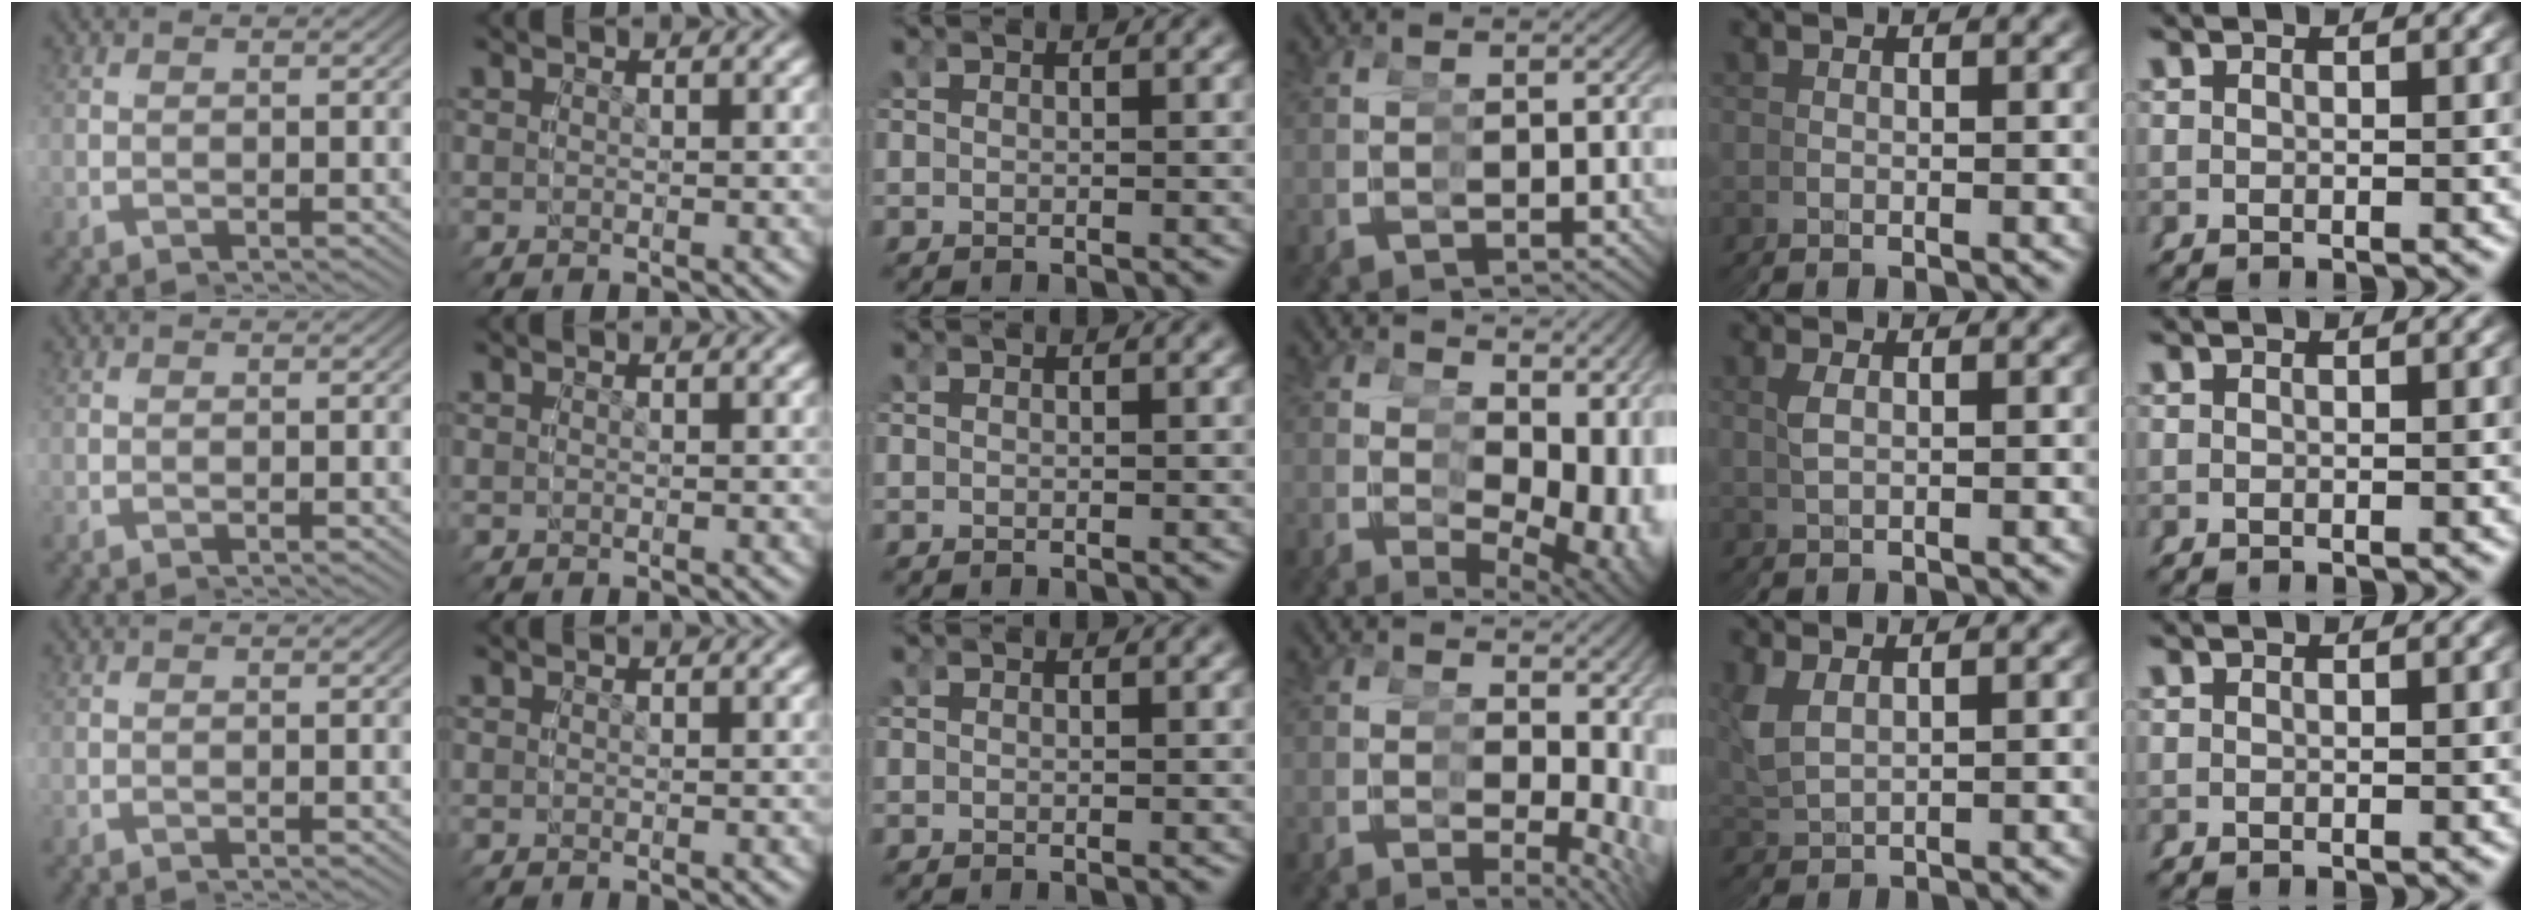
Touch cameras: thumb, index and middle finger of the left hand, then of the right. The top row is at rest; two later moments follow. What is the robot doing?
{"motion": "grasp_and_lifting", "object": "legos"}